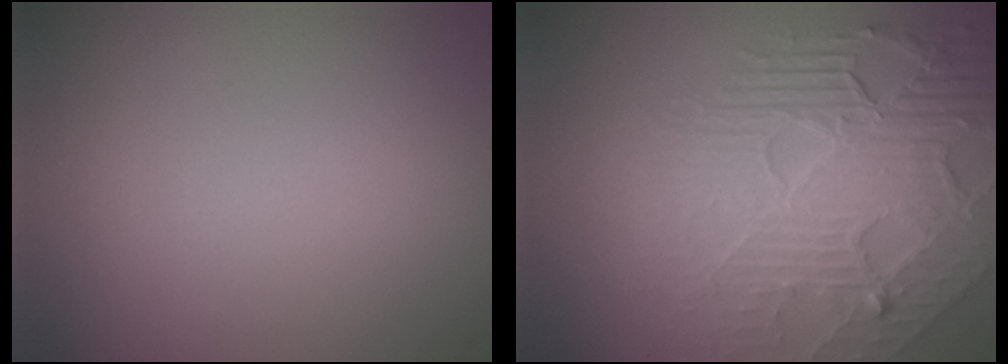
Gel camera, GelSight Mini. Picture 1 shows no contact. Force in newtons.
{"total": 8.4, "press": 5.7, "slide": 6.2}